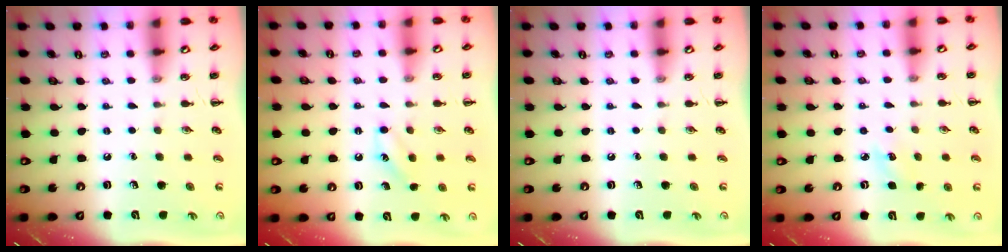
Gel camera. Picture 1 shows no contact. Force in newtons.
{"total": 6.2, "press": 6.0, "slide": 1.7}
{"total": 0.0}
{"total": 4.2, "press": 4.0, "slide": 1.1}